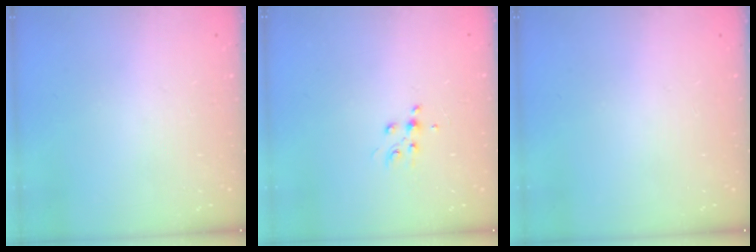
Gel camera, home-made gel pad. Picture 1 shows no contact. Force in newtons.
{"total": 5.0, "press": 4.9, "slide": 1.2}
{"total": 0.0}